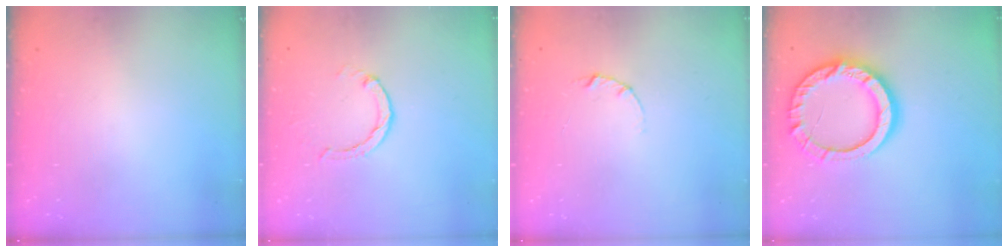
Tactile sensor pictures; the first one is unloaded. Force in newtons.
{"total": 2.0, "press": 2.0, "slide": 0.2}
{"total": 2.1, "press": 2.1, "slide": 0.1}
{"total": 14.7, "press": 14.7, "slide": 1.0}